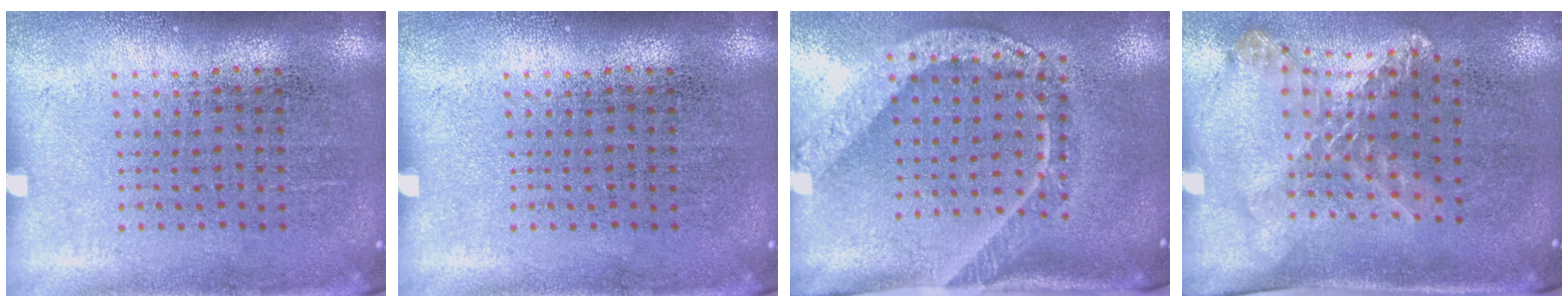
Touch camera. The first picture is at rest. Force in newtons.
{"total": 0.0}
{"total": 2.1, "press": 1.5, "slide": 1.5}
{"total": 1.7, "press": 1.3, "slide": 1.1}